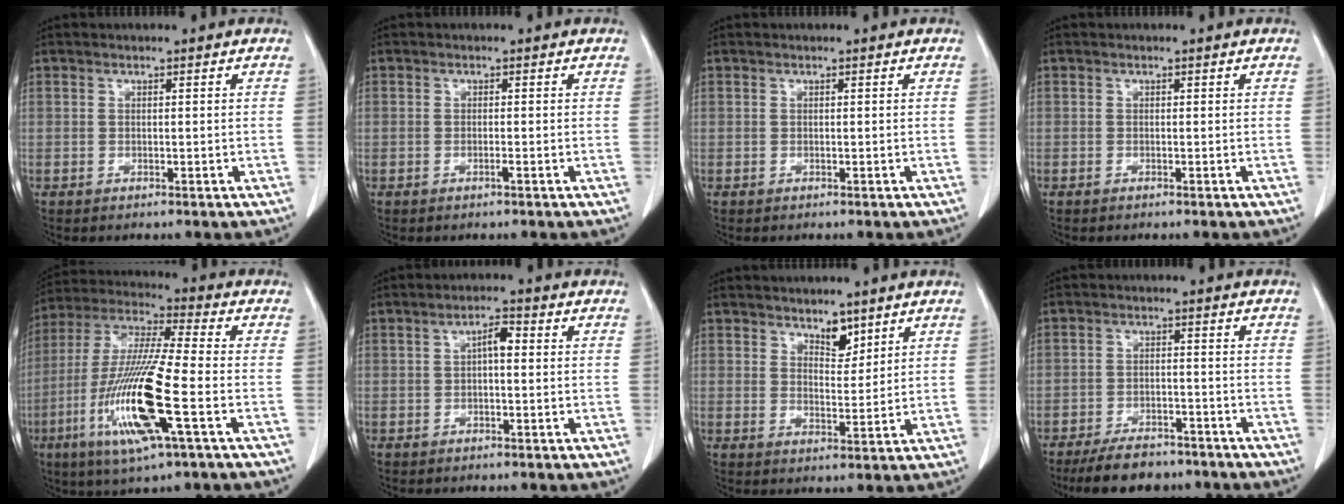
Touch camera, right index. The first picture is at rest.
{"total": 0.6, "force": [-0.3, -0.1, 0.6], "torque": [-0.013, -0.001, -0.004]}
{"total": 0.0}
{"total": 0.0}
{"total": 17.3, "force": [-5.4, 1.0, 16.4], "torque": [-0.343, -0.019, -0.103]}
{"total": 3.0, "force": [0.4, 1.0, 2.8], "torque": [-0.048, 0.014, 0.004]}
{"total": 3.8, "force": [2.8, 1.7, 1.9], "torque": [-0.027, -0.005, 0.048]}
{"total": 8.3, "force": [-7.0, 3.2, 3.1], "torque": [-0.047, -0.004, -0.111]}